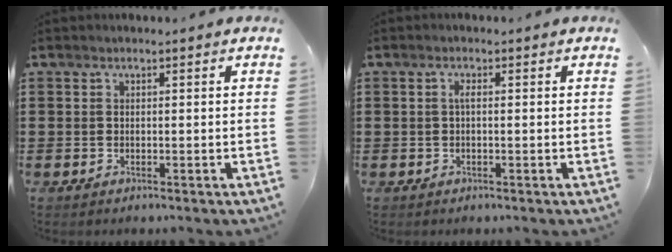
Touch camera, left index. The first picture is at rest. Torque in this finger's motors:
{"motor_torque": [0.20, -0.16, 0.04, 0.03]}